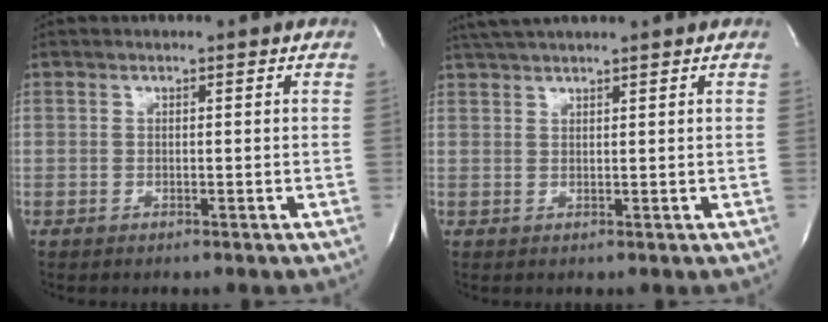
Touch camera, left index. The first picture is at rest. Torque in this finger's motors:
{"motor_torque": [0.00, -0.25, 0.28, 0.16]}